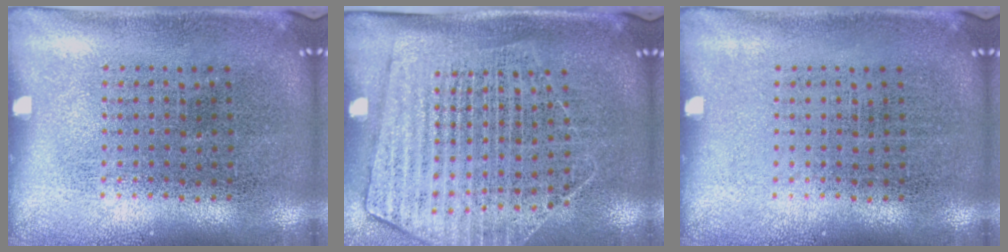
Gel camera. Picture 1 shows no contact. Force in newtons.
{"total": 1.7, "press": 1.5, "slide": 0.8}
{"total": 0.0}